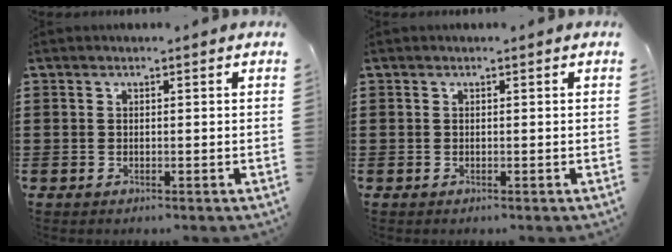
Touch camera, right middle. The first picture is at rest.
{"total": 0.0}